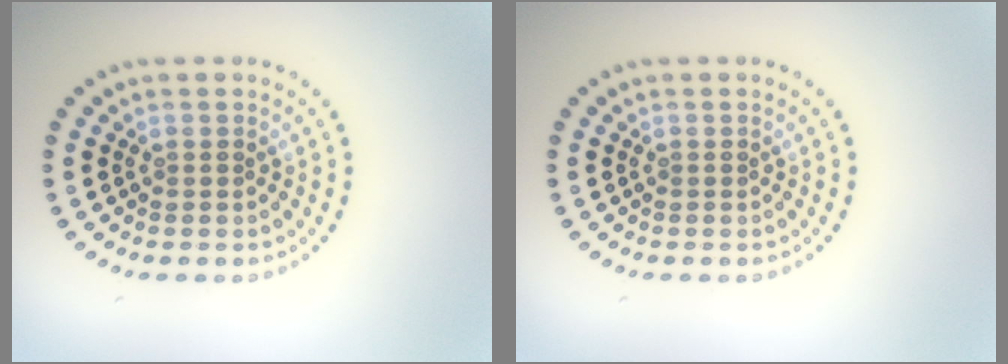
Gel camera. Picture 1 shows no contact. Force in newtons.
{"total": 0.0}